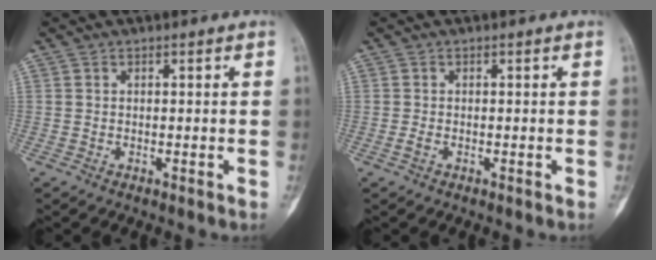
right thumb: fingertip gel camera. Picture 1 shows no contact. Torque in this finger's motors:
{"motor_torque": [1.62, 1.61, 0.04, -0.04, 0.00]}